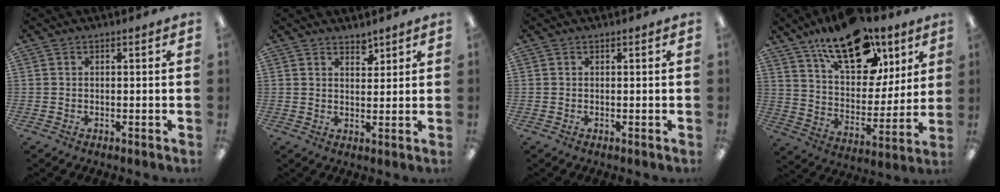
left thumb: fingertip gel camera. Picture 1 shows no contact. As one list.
[{"total": 3.0, "force": [2.7, 1.1, 0.6], "torque": [0.010, -0.022, 0.047]}, {"total": 0.0}, {"total": 21.5, "force": [13.7, 11.2, 12.3], "torque": [-0.195, -0.069, 0.238]}]